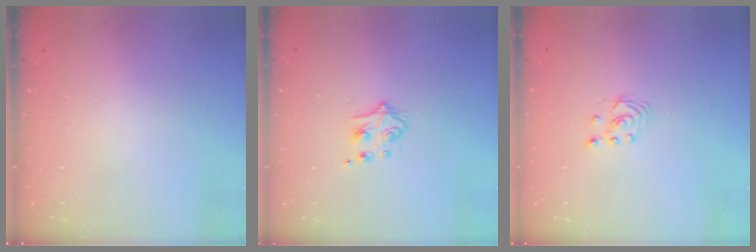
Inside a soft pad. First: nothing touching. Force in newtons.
{"total": 5.0, "press": 4.9, "slide": 0.6}
{"total": 1.9, "press": 1.9, "slide": 0.2}